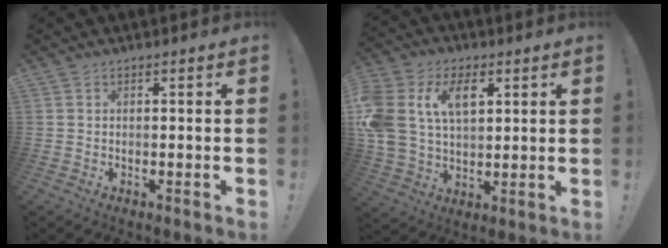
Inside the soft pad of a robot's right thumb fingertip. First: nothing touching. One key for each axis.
{"total": 15.4, "fx": 5.7, "fy": 10.7, "fz": 9.5, "tx": -0.195, "ty": -0.015, "tz": 0.106}